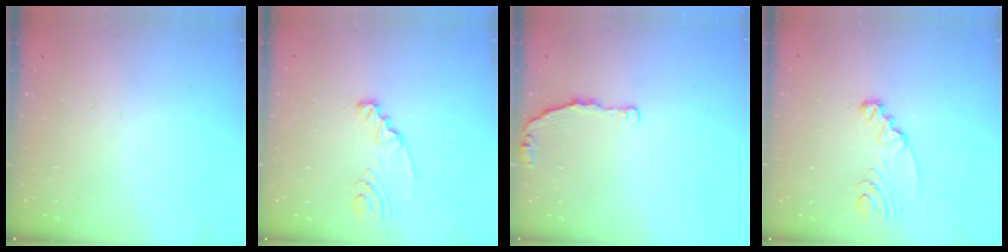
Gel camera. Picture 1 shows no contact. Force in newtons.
{"total": 2.4, "press": 2.4, "slide": 0.2}
{"total": 3.2, "press": 3.2, "slide": 0.4}
{"total": 2.7, "press": 2.6, "slide": 0.3}